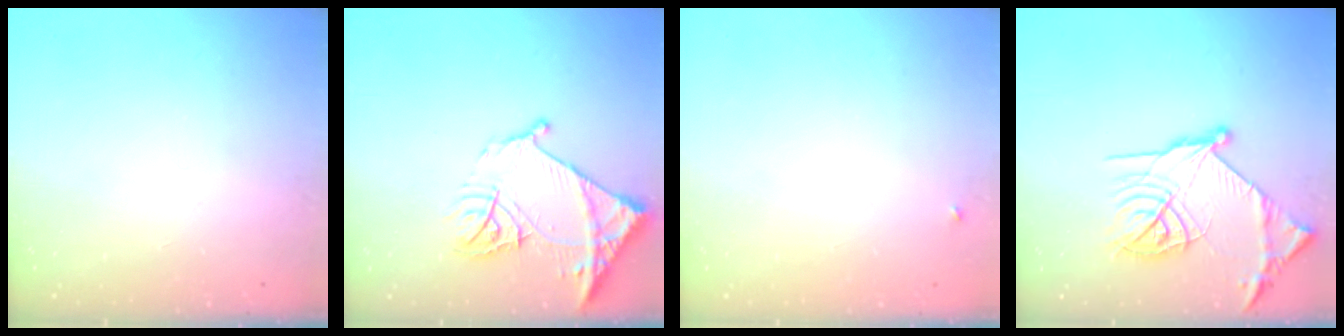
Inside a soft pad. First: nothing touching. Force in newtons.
{"total": 15.0, "press": 14.9, "slide": 1.6}
{"total": 3.5, "press": 3.4, "slide": 0.5}
{"total": 18.5, "press": 18.4, "slide": 1.6}